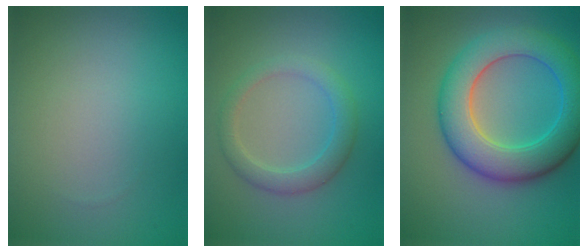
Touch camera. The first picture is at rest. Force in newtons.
{"total": 2.8, "press": 2.8, "slide": 0.1}
{"total": 8.2, "press": 8.2, "slide": 0.1}